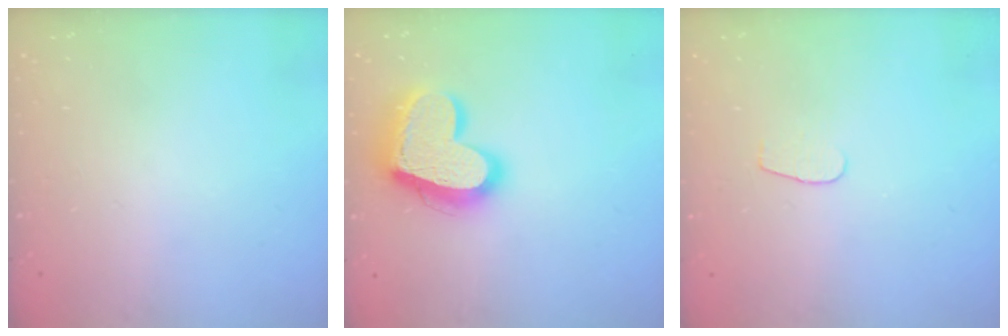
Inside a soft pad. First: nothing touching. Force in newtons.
{"total": 19.6, "press": 19.6, "slide": 1.5}
{"total": 3.2, "press": 3.2, "slide": 0.3}